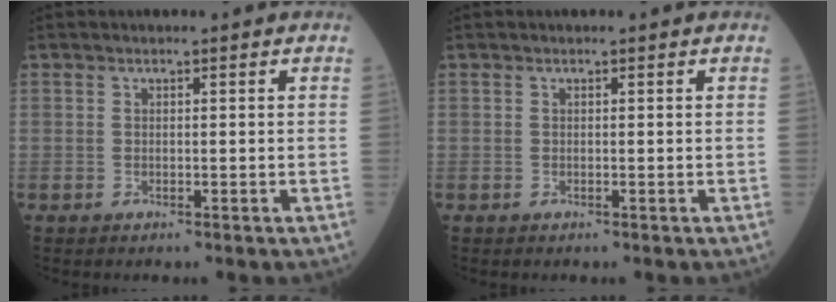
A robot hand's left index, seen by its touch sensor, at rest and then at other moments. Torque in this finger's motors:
{"motor_torque": [0.04, -0.15, 0.00, 0.00]}